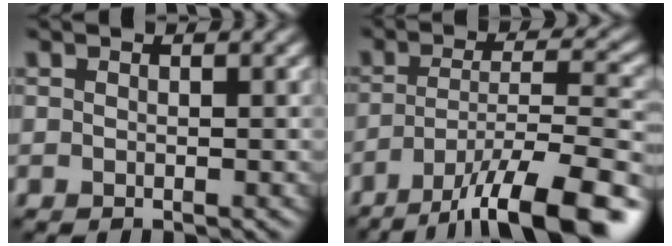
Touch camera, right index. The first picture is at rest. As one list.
[{"total": 12.5, "force": [-7.8, 2.9, 9.3], "torque": [-0.144, 0.008, -0.131]}]